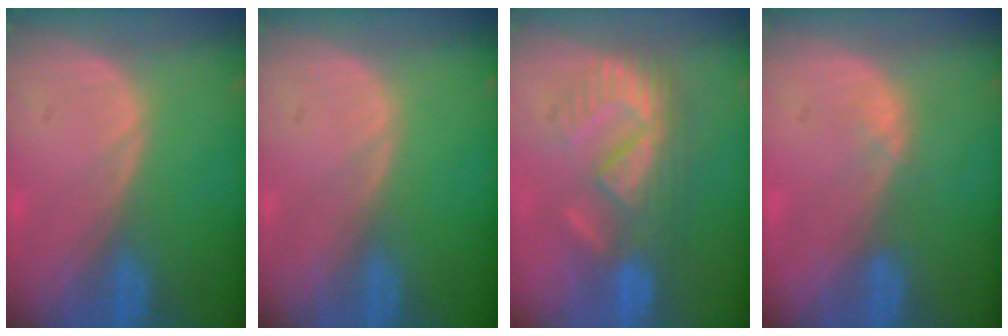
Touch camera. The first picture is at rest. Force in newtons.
{"total": 0.0}
{"total": 8.3, "press": 8.0, "slide": 2.1}
{"total": 1.3, "press": 1.1, "slide": 0.8}